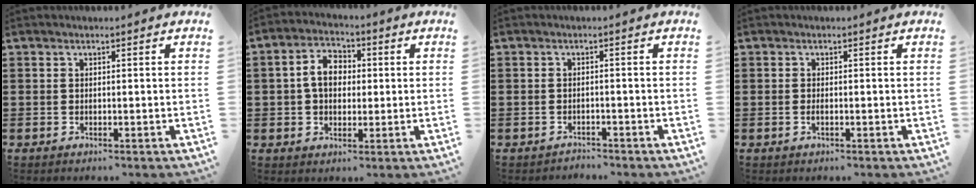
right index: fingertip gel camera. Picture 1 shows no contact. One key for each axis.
{"total": 6.0, "fx": 0.4, "fy": 4.3, "fz": 4.2, "tx": -0.092, "ty": 0.012, "tz": -0.001}
{"total": 2.2, "fx": -2.1, "fy": 0.3, "fz": -0.2, "tx": -0.006, "ty": 0.003, "tz": -0.048}
{"total": 0.7, "fx": -0.2, "fy": 0.2, "fz": 0.6, "tx": -0.012, "ty": -0.004, "tz": -0.003}